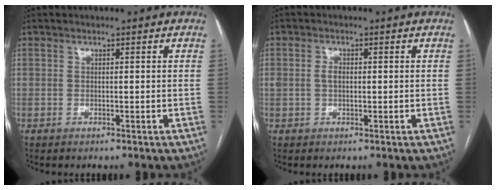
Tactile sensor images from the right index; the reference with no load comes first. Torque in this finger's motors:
{"motor_torque": [0.52, 0.06, 0.13, 0.05]}